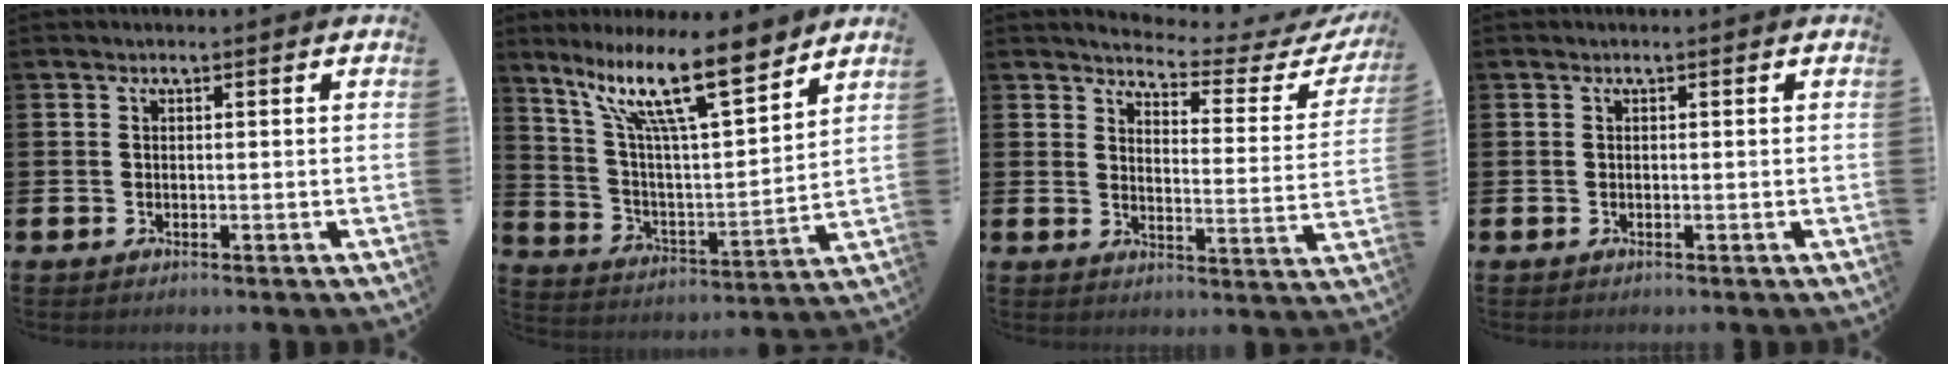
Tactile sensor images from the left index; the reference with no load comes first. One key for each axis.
{"total": 14.7, "fx": 10.4, "fy": 3.2, "fz": 9.9, "tx": -0.207, "ty": -0.045, "tz": 0.176}
{"total": 4.0, "fx": 3.7, "fy": 0.8, "fz": 1.1, "tx": -0.038, "ty": -0.033, "tz": 0.055}
{"total": 0.0}